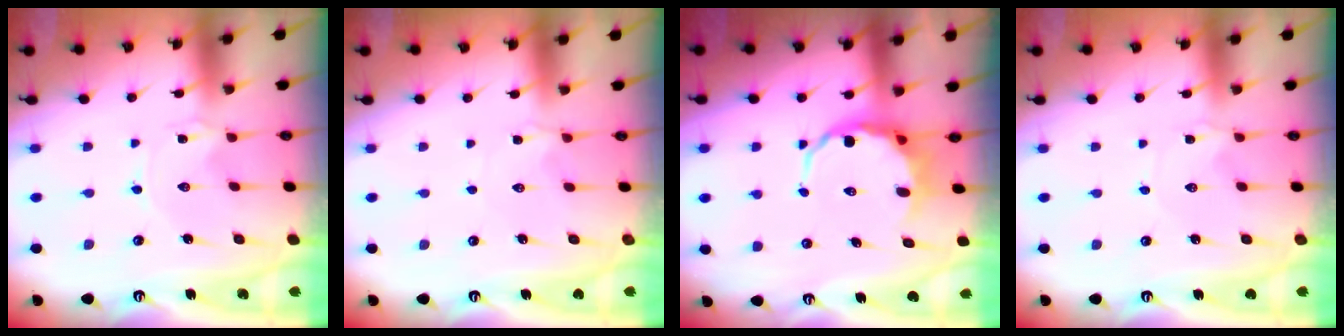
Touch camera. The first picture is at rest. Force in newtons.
{"total": 2.2, "press": 2.2, "slide": 0.4}
{"total": 6.9, "press": 6.7, "slide": 1.9}
{"total": 0.0}